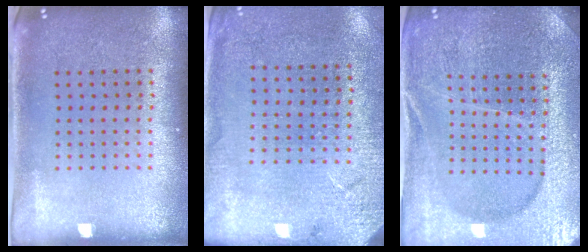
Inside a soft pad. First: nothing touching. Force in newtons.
{"total": 2.6, "press": 2.5, "slide": 0.7}
{"total": 4.4, "press": 4.2, "slide": 1.4}